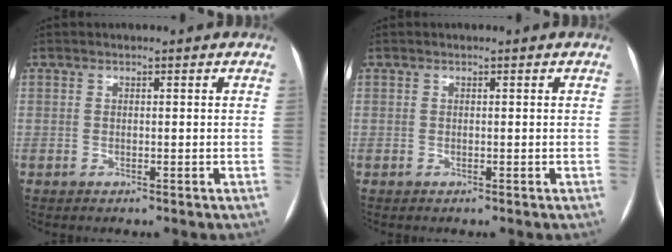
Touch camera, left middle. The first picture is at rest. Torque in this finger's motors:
{"motor_torque": [0.01, 0.02, 0.00, 0.00]}